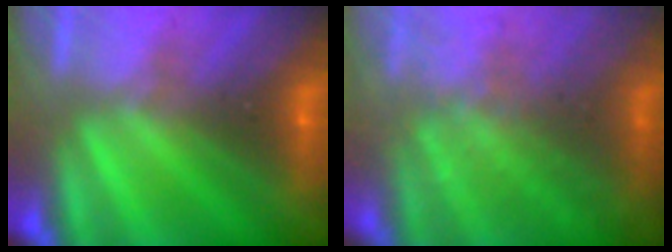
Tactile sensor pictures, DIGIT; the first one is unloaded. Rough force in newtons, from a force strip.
{"total": 11.5}